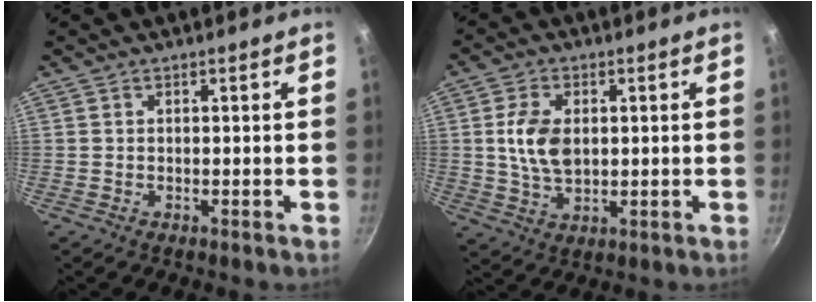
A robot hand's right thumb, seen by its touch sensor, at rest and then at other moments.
{"total": 8.3, "force": [1.0, 5.3, 6.3], "torque": [-0.109, -0.004, 0.020]}